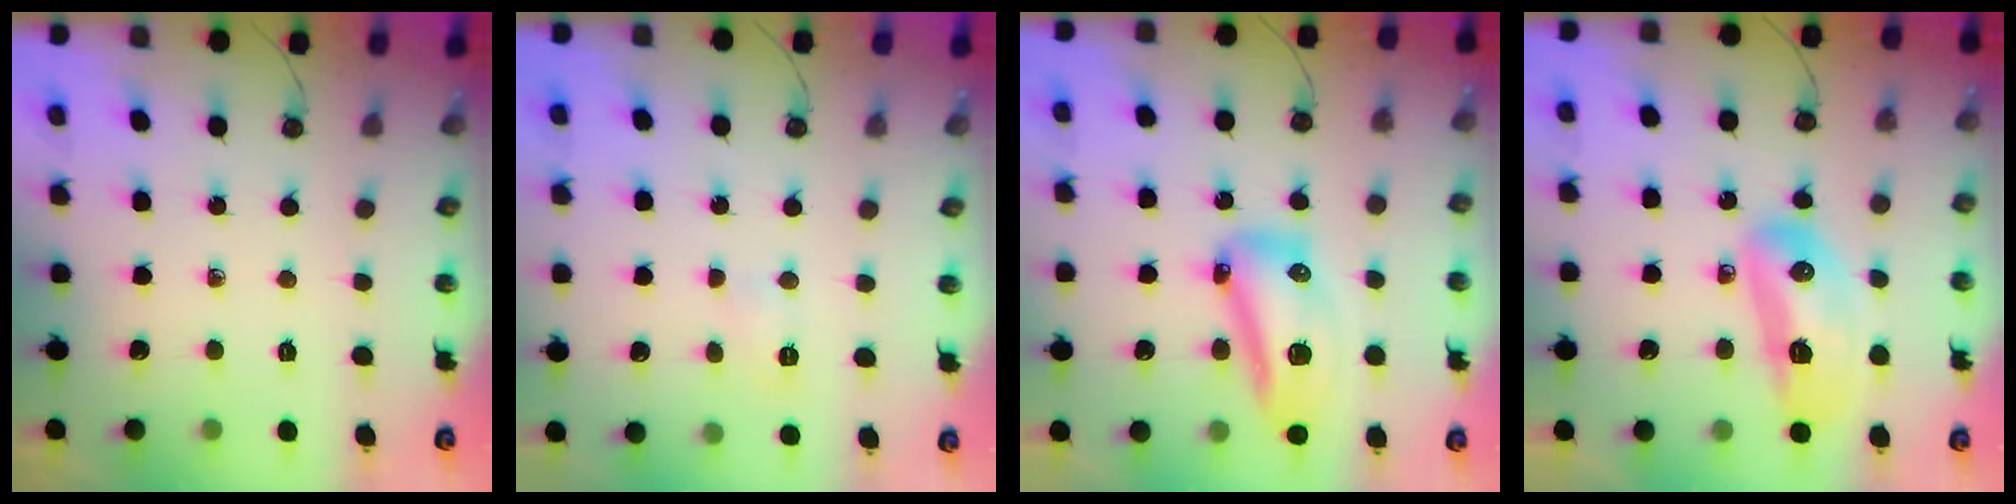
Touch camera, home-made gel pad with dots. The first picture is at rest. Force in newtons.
{"total": 3.9, "press": 3.7, "slide": 1.1}
{"total": 22.3, "press": 17.1, "slide": 14.3}
{"total": 13.5, "press": 13.3, "slide": 2.4}